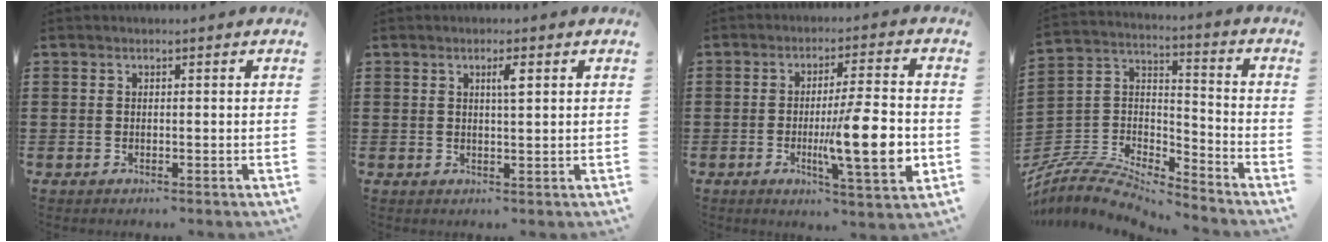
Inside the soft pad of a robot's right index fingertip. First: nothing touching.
{"total": 2.4, "force": [0.9, 0.3, 2.2], "torque": [-0.035, 0.000, 0.011]}
{"total": 13.0, "force": [-2.3, 2.2, 12.6], "torque": [-0.194, -0.019, -0.042]}
{"total": 7.9, "force": [-7.4, 1.3, 2.2], "torque": [-0.061, 0.000, -0.155]}